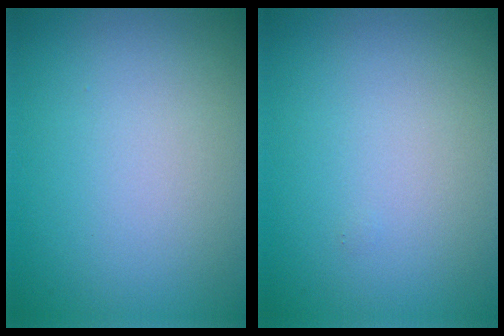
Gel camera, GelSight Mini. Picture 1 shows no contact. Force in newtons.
{"total": 0.0}